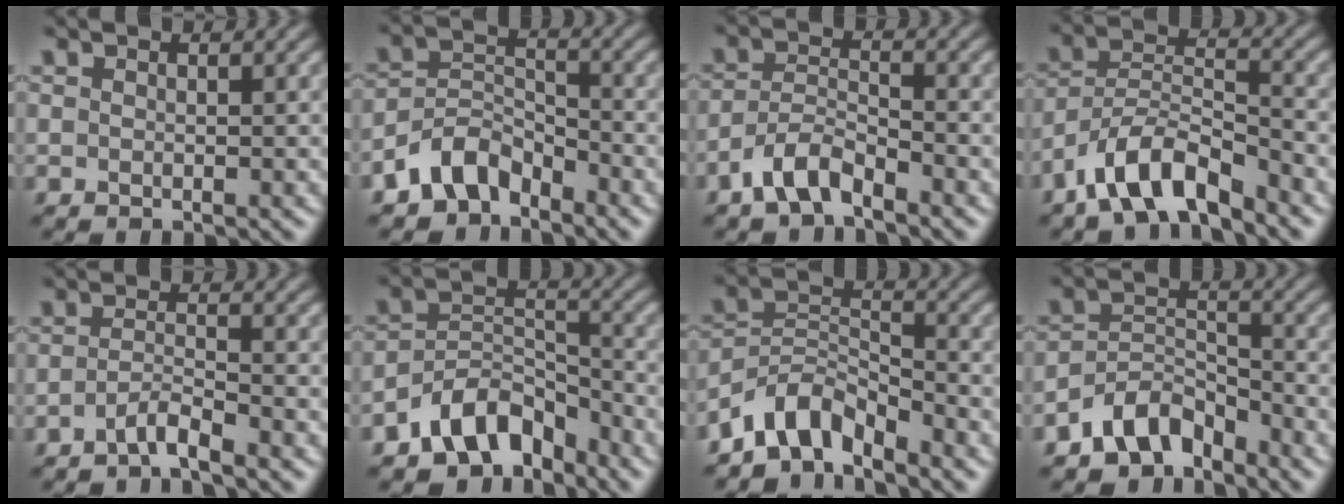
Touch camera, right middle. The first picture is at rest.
{"total": 4.7, "force": [-3.5, 2.5, 1.8], "torque": [-0.028, 0.006, -0.076]}
{"total": 3.6, "force": [-2.7, 1.2, 2.0], "torque": [-0.041, 0.009, -0.059]}
{"total": 6.4, "force": [-4.7, 2.2, 3.7], "torque": [-0.062, 0.007, -0.091]}
{"total": 2.1, "force": [-1.6, 0.2, 1.3], "torque": [-0.024, 0.004, -0.038]}
{"total": 6.6, "force": [-4.7, 3.6, 2.9], "torque": [-0.037, 0.006, -0.096]}
{"total": 4.9, "force": [-4.1, 2.0, 2.0], "torque": [-0.027, 0.006, -0.089]}
{"total": 5.0, "force": [-3.8, 2.6, 2.0], "torque": [-0.026, 0.006, -0.079]}